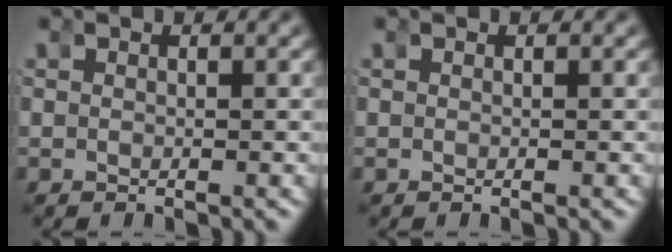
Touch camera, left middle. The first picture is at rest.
{"total": 0.0}